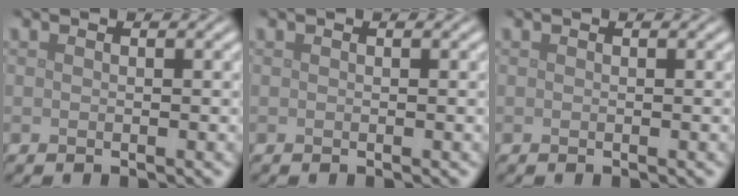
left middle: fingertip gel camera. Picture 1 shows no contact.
{"total": 0.0}
{"total": 0.0}